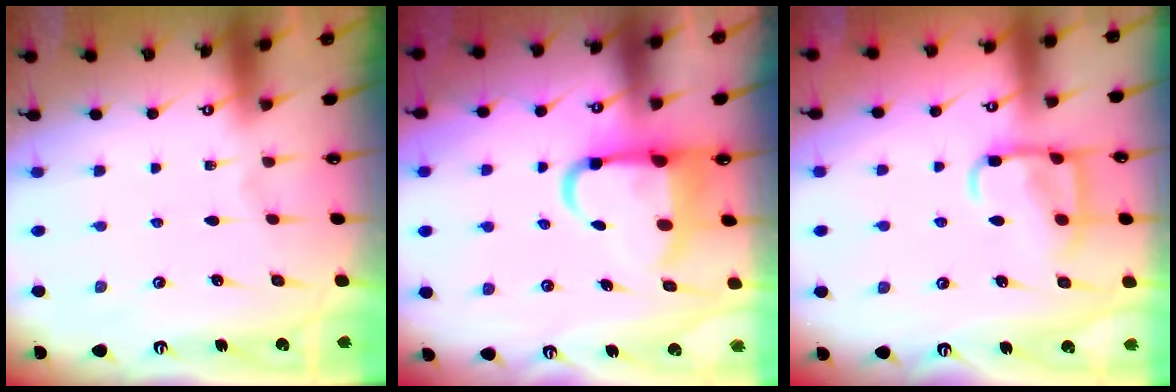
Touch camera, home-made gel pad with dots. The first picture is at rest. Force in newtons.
{"total": 8.2, "press": 8.0, "slide": 1.7}
{"total": 12.0, "press": 12.0, "slide": 1.1}